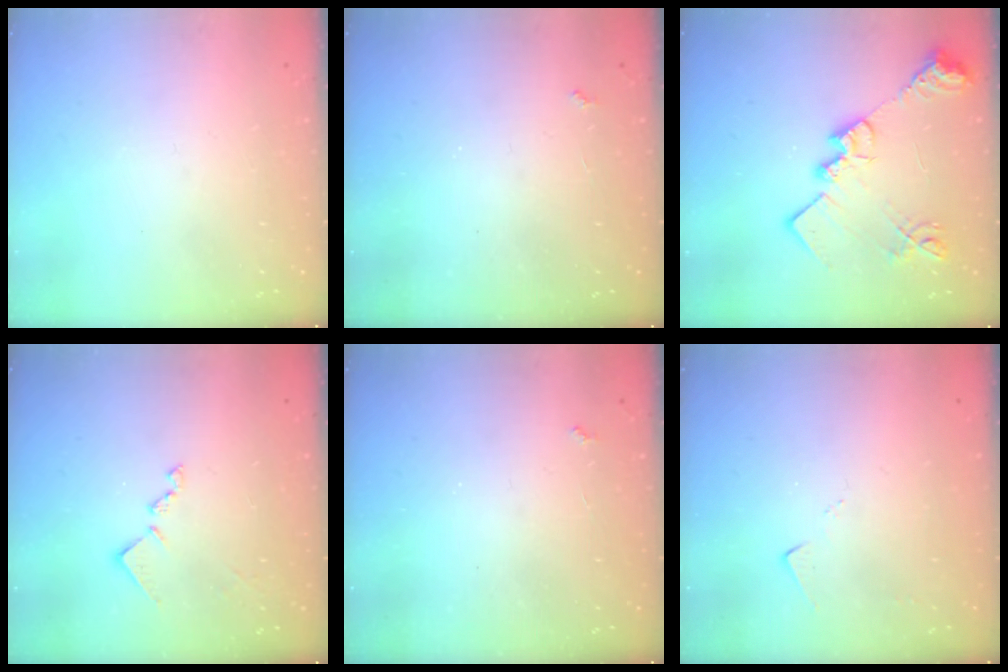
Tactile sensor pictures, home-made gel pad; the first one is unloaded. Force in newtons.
{"total": 2.2, "press": 2.1, "slide": 0.4}
{"total": 18.5, "press": 18.4, "slide": 1.3}
{"total": 9.9, "press": 9.9, "slide": 0.5}
{"total": 2.2, "press": 2.1, "slide": 0.4}
{"total": 3.4, "press": 3.3, "slide": 0.4}